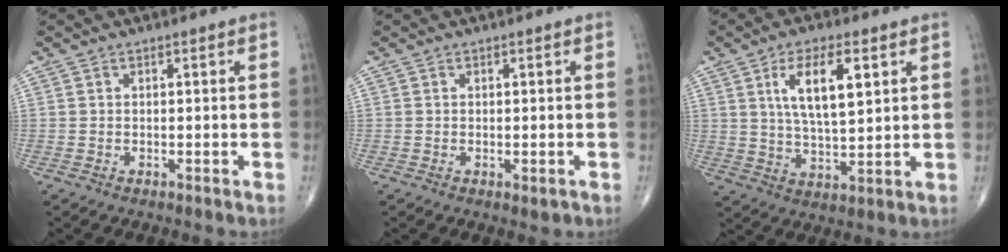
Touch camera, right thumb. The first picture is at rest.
{"total": 1.1, "force": [-0.3, 0.5, 0.9], "torque": [-0.010, -0.004, -0.002]}
{"total": 11.1, "force": [4.0, 4.2, 9.5], "torque": [-0.159, -0.016, 0.076]}